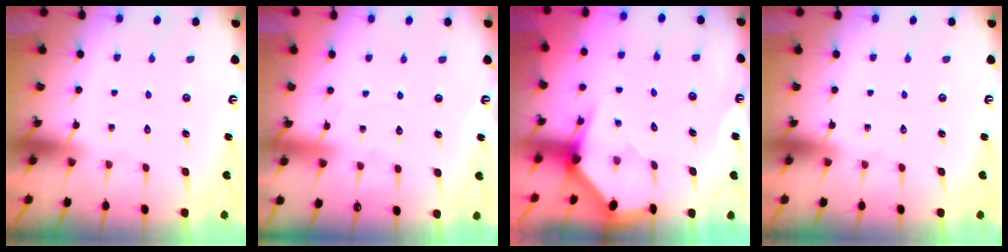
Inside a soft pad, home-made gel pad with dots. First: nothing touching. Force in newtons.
{"total": 3.6, "press": 3.6, "slide": 0.5}
{"total": 2.7, "press": 2.7, "slide": 0.2}
{"total": 0.0}